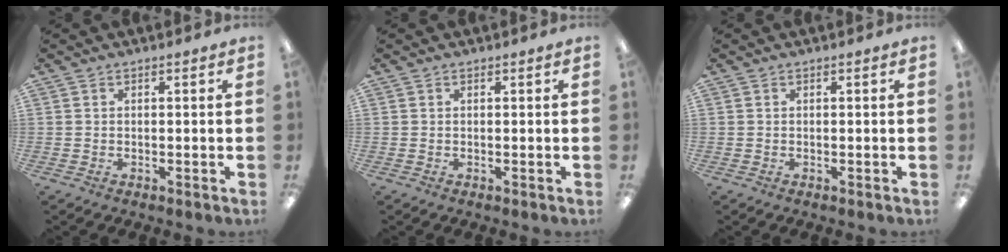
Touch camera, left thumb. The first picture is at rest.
{"total": 0.0}
{"total": 0.0}